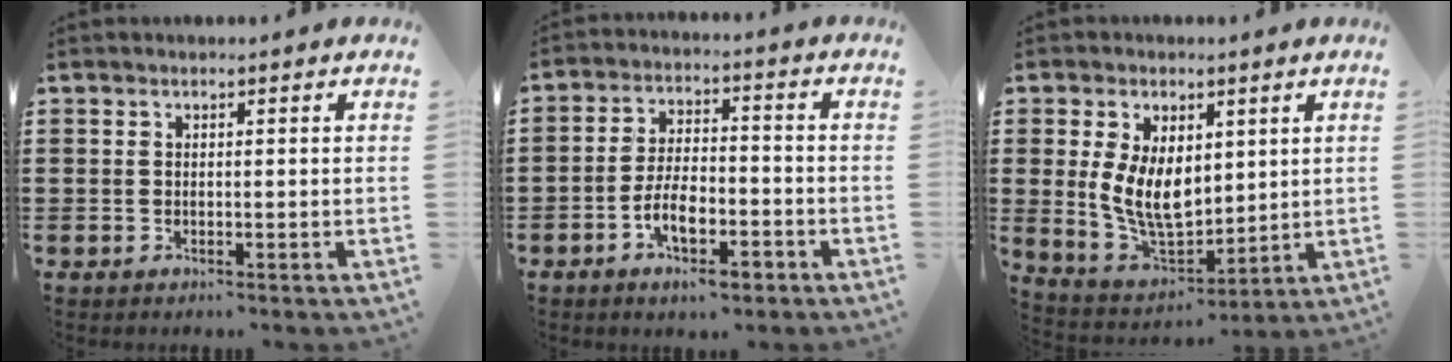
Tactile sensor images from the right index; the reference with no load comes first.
{"total": 8.0, "force": [-4.0, 3.4, 6.1], "torque": [-0.132, 0.001, -0.076]}
{"total": 8.7, "force": [1.6, 5.5, 6.6], "torque": [-0.145, 0.001, 0.028]}